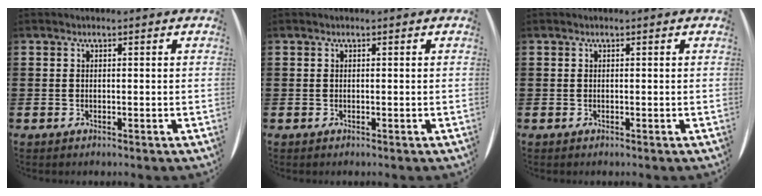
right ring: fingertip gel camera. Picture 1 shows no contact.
{"total": 0.0}
{"total": 0.0}